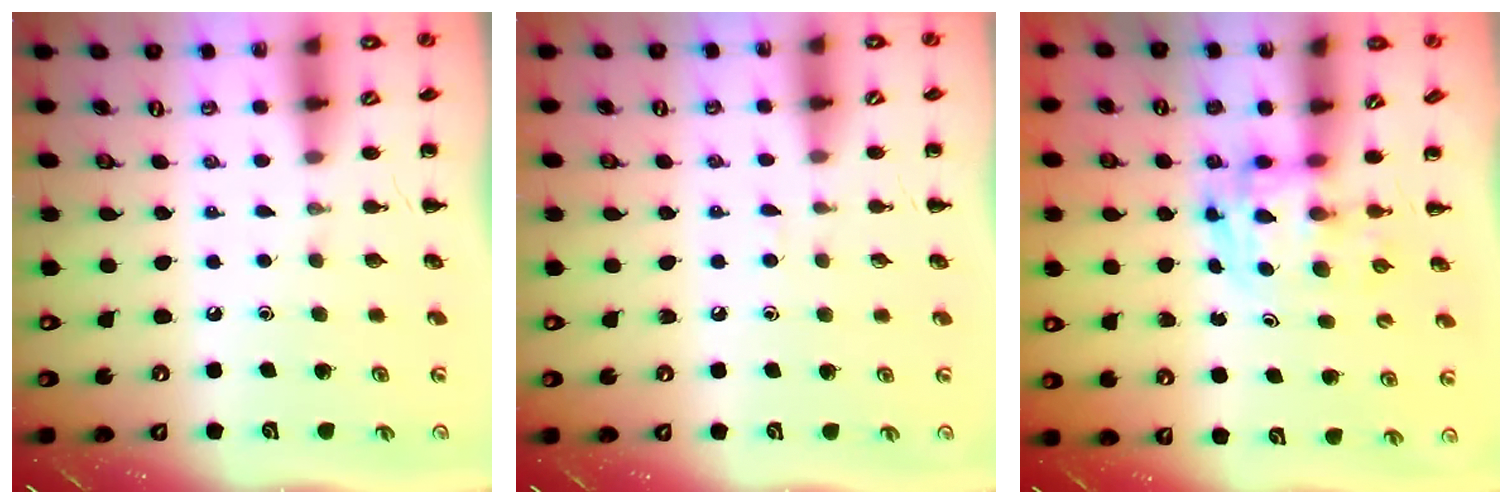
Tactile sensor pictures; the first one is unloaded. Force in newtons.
{"total": 3.0, "press": 2.8, "slide": 1.2}
{"total": 3.5, "press": 3.5, "slide": 0.6}